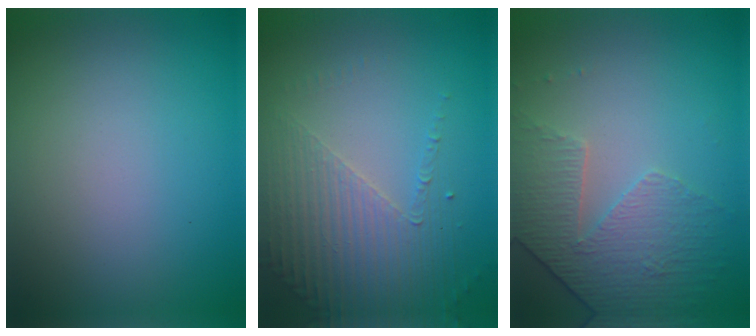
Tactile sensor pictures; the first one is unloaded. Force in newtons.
{"total": 4.3, "press": 3.0, "slide": 3.0}
{"total": 4.7, "press": 3.4, "slide": 3.2}